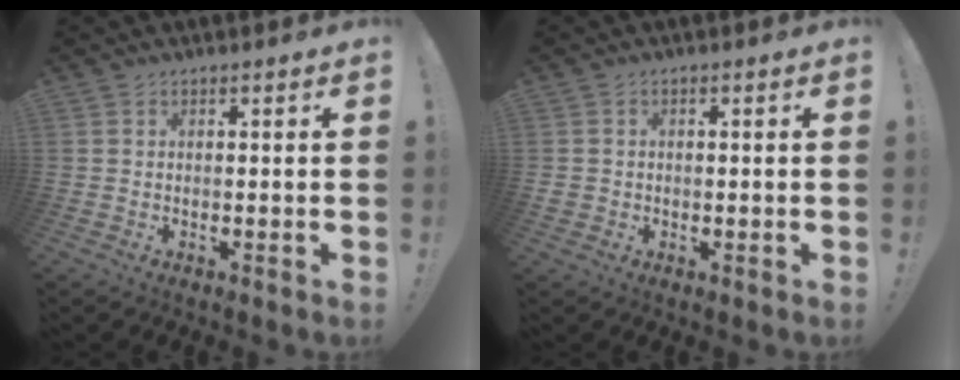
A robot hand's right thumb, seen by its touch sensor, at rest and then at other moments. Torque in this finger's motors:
{"motor_torque": [0.26, 0.11, 0.24, -0.25, -0.01]}